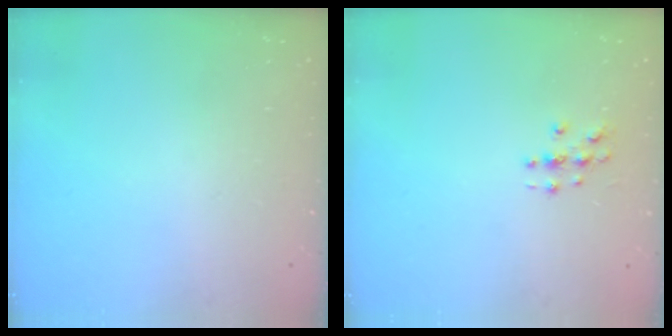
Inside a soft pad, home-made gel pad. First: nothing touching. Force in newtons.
{"total": 2.8, "press": 2.8, "slide": 0.3}